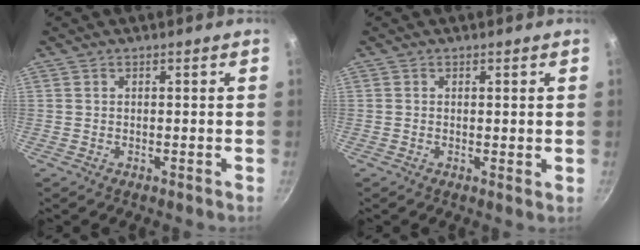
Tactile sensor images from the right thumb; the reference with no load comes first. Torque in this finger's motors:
{"motor_torque": [-0.15, 0.41, -0.49, -0.15, 0.08]}